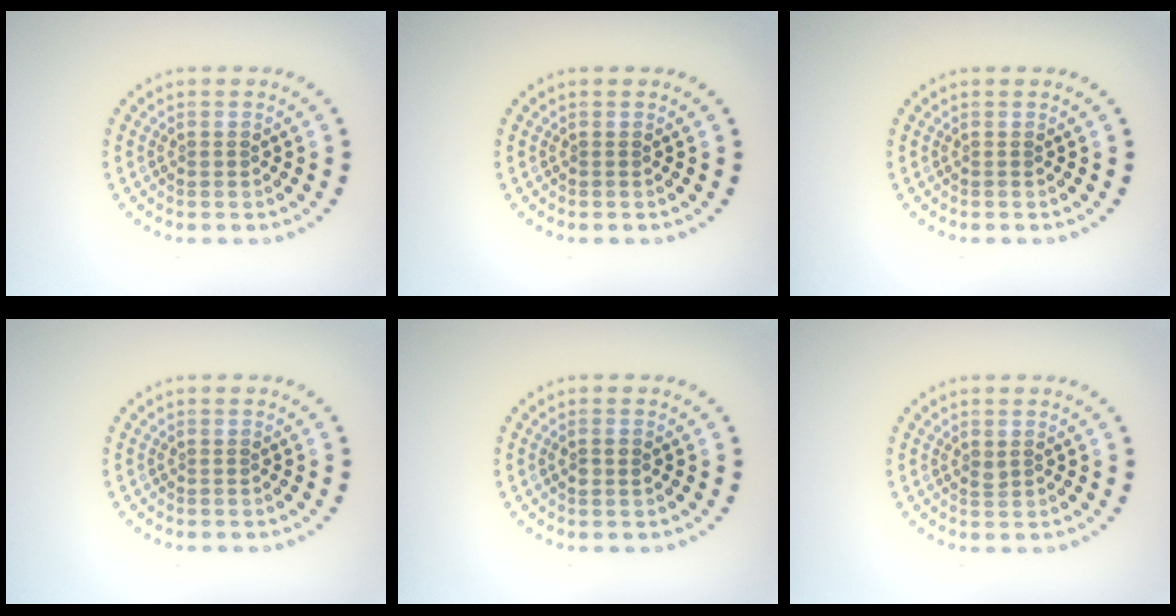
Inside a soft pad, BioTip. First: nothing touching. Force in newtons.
{"total": 0.0}
{"total": 0.0}
{"total": 0.0}
{"total": 1.1, "press": 1.0, "slide": 0.3}
{"total": 0.6, "press": 0.5, "slide": 0.3}